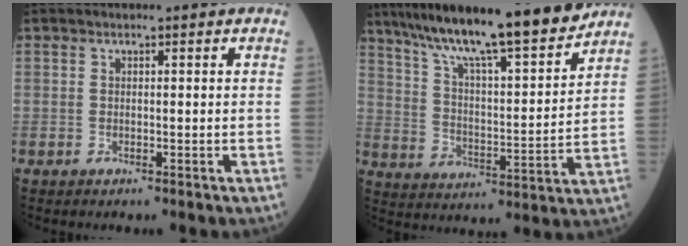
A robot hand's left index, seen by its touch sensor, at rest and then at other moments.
{"total": 17.3, "force": [14.8, 0.7, 9.0], "torque": [-0.146, 0.000, 0.238]}